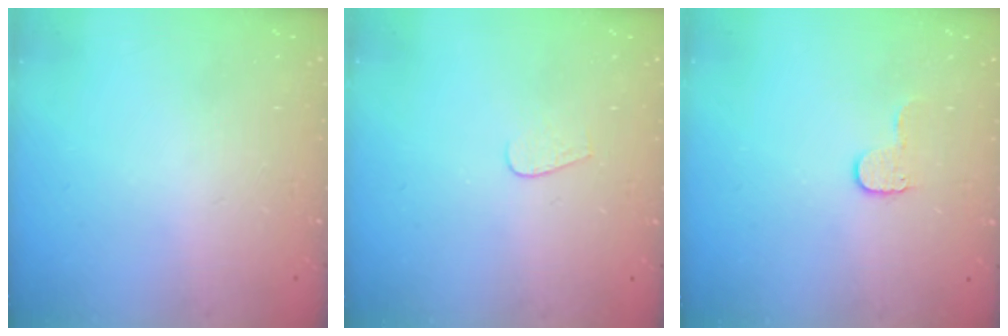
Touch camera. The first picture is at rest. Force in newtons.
{"total": 3.5, "press": 3.5, "slide": 0.3}
{"total": 5.4, "press": 5.3, "slide": 0.5}